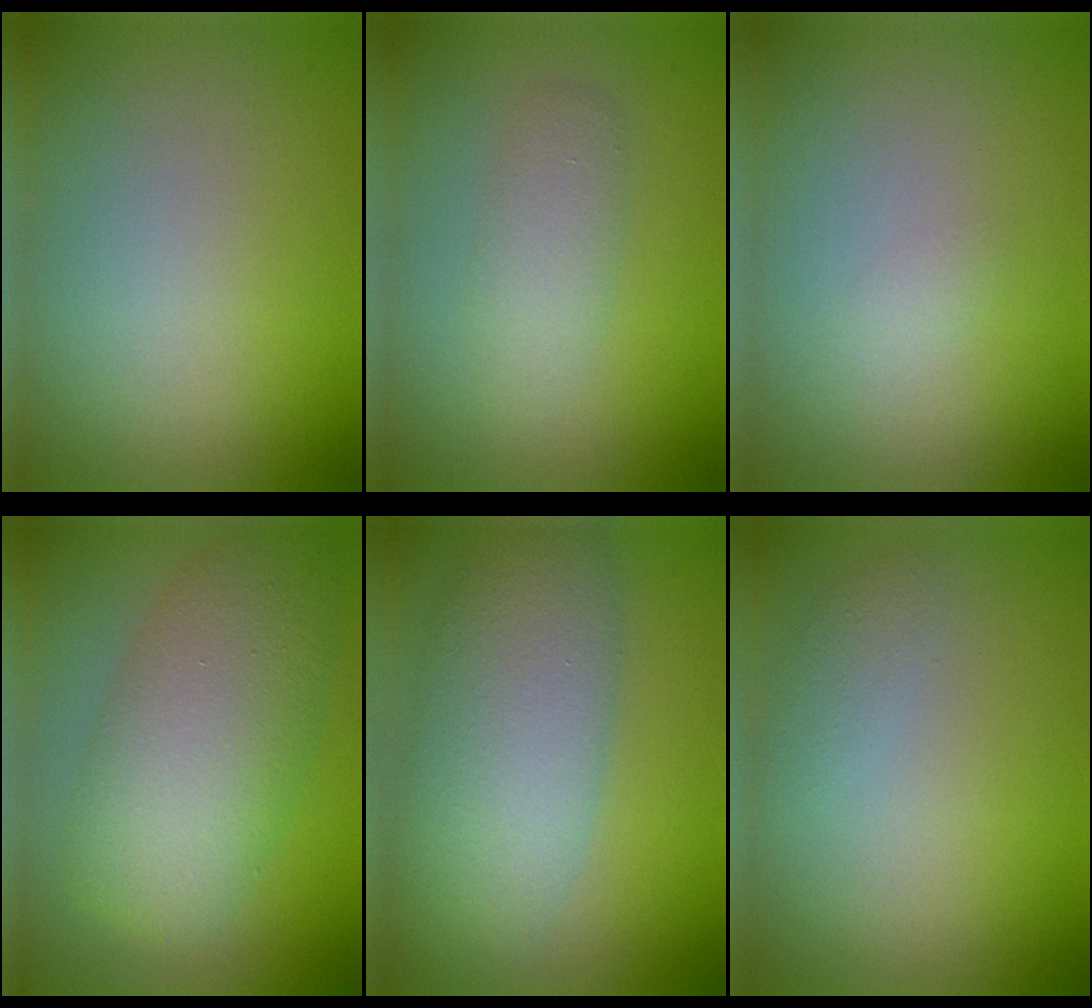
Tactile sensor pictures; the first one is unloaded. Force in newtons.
{"total": 2.2, "press": 2.2, "slide": 0.0}
{"total": 0.5, "press": 0.5, "slide": 0.1}
{"total": 8.2, "press": 8.2, "slide": 0.1}
{"total": 7.7, "press": 7.7, "slide": 0.4}
{"total": 1.4, "press": 1.4, "slide": 0.1}